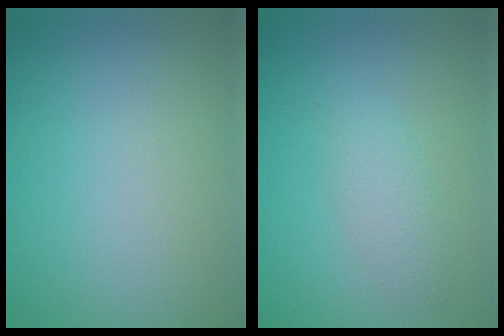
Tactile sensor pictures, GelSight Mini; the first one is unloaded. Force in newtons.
{"total": 2.0, "press": 2.0, "slide": 0.2}